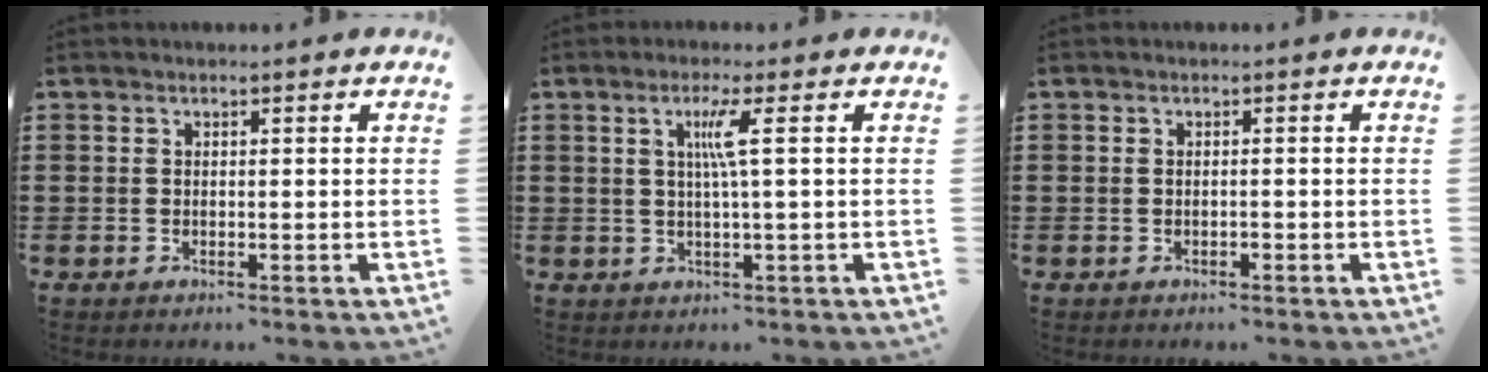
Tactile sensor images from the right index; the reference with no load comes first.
{"total": 4.1, "force": [0.8, -0.5, 4.0], "torque": [-0.079, -0.002, 0.008]}
{"total": 0.5, "force": [-0.3, 0.1, 0.4], "torque": [-0.010, -0.003, -0.005]}